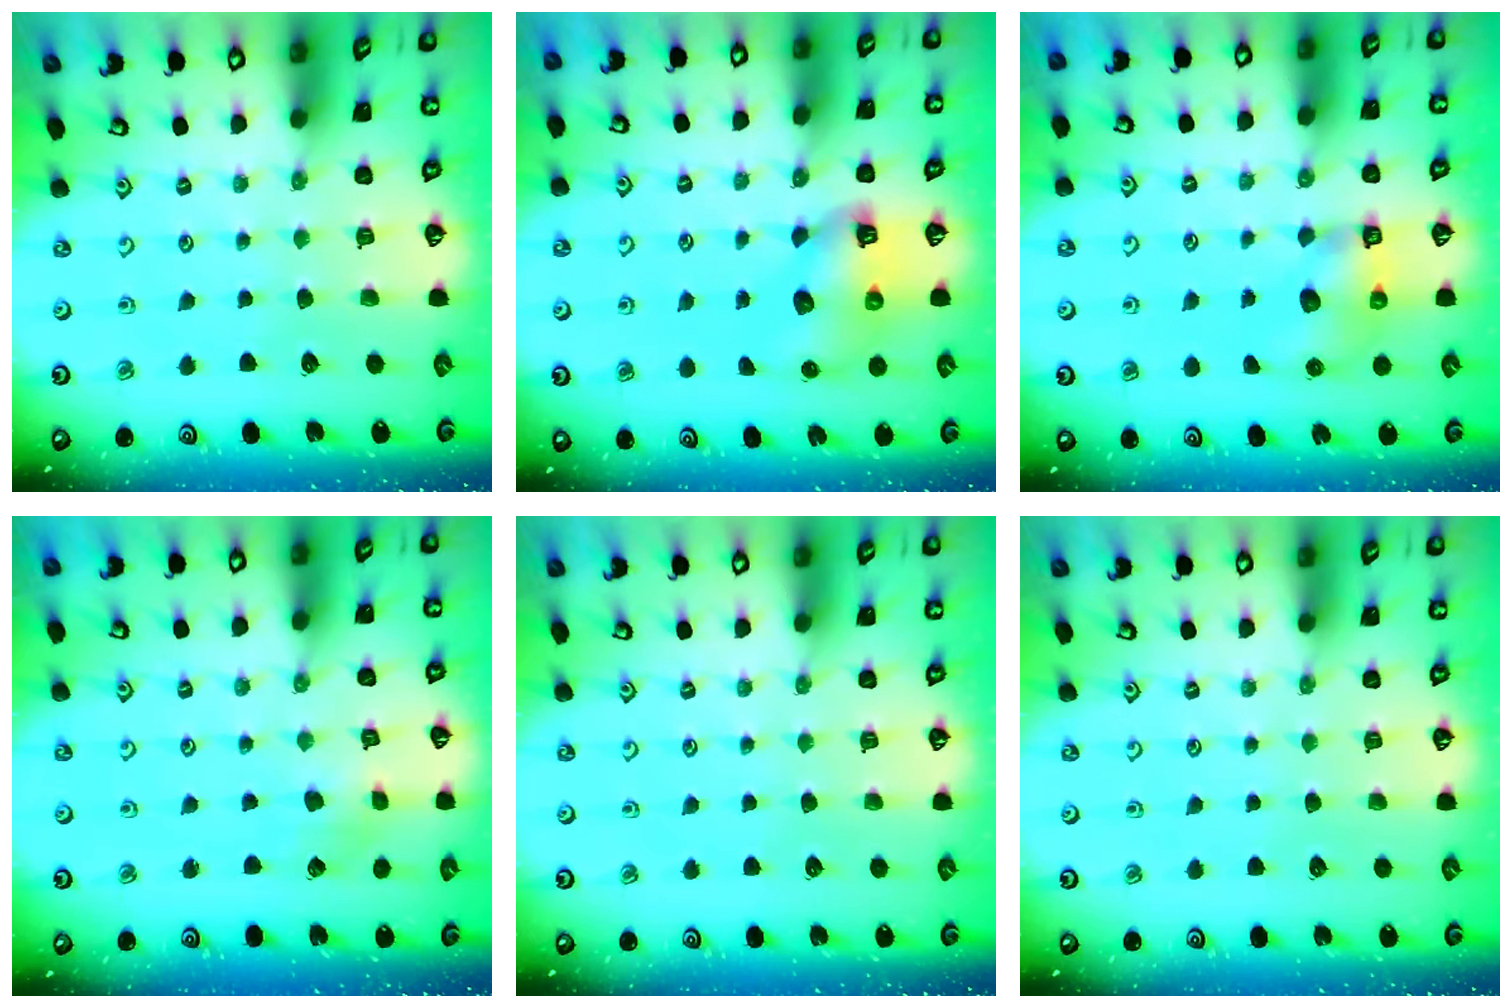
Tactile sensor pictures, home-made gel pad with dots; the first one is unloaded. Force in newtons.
{"total": 8.2, "press": 8.1, "slide": 1.3}
{"total": 6.6, "press": 6.6, "slide": 0.8}
{"total": 2.9, "press": 2.9, "slide": 0.2}
{"total": 0.0}
{"total": 0.0}